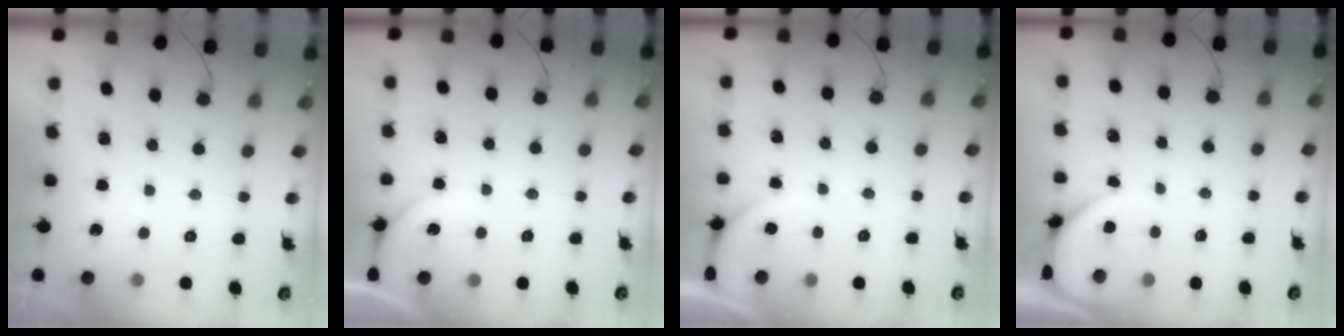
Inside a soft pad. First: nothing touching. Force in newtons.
{"total": 3.8, "press": 3.8, "slide": 0.5}
{"total": 1.6, "press": 1.6, "slide": 0.1}
{"total": 2.1, "press": 2.1, "slide": 0.2}